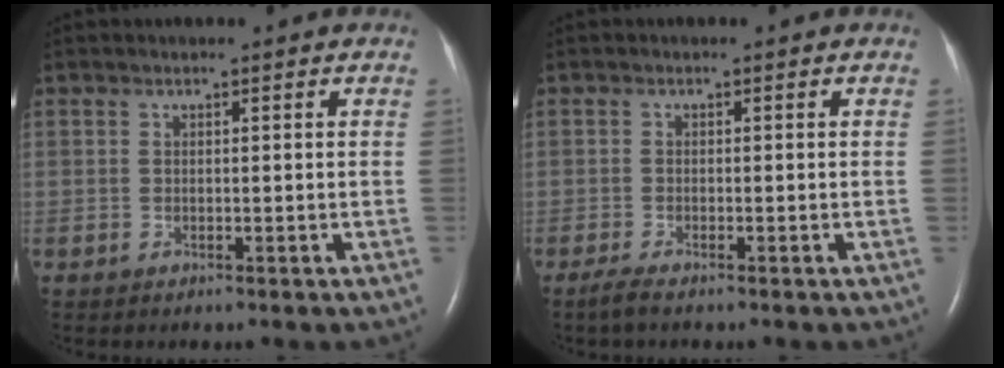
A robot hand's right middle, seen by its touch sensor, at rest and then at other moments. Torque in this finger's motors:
{"motor_torque": [0.22, -0.20, -0.01, 0.01]}